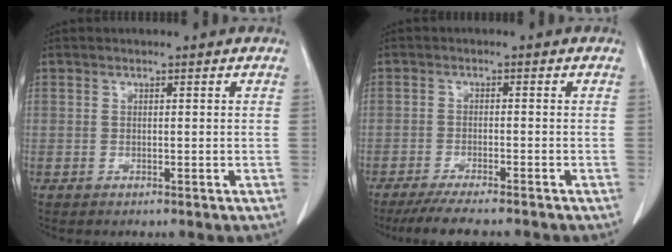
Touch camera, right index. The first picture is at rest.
{"total": 9.3, "force": [-8.0, 1.2, 4.6], "torque": [-0.073, -0.019, -0.126]}